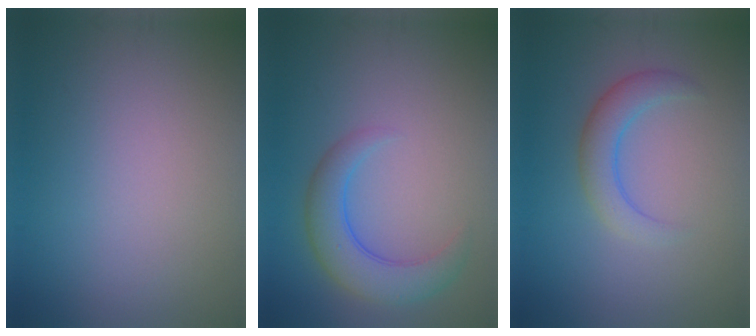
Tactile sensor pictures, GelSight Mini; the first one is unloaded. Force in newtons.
{"total": 4.6, "press": 4.5, "slide": 0.2}
{"total": 2.9, "press": 2.9, "slide": 0.2}